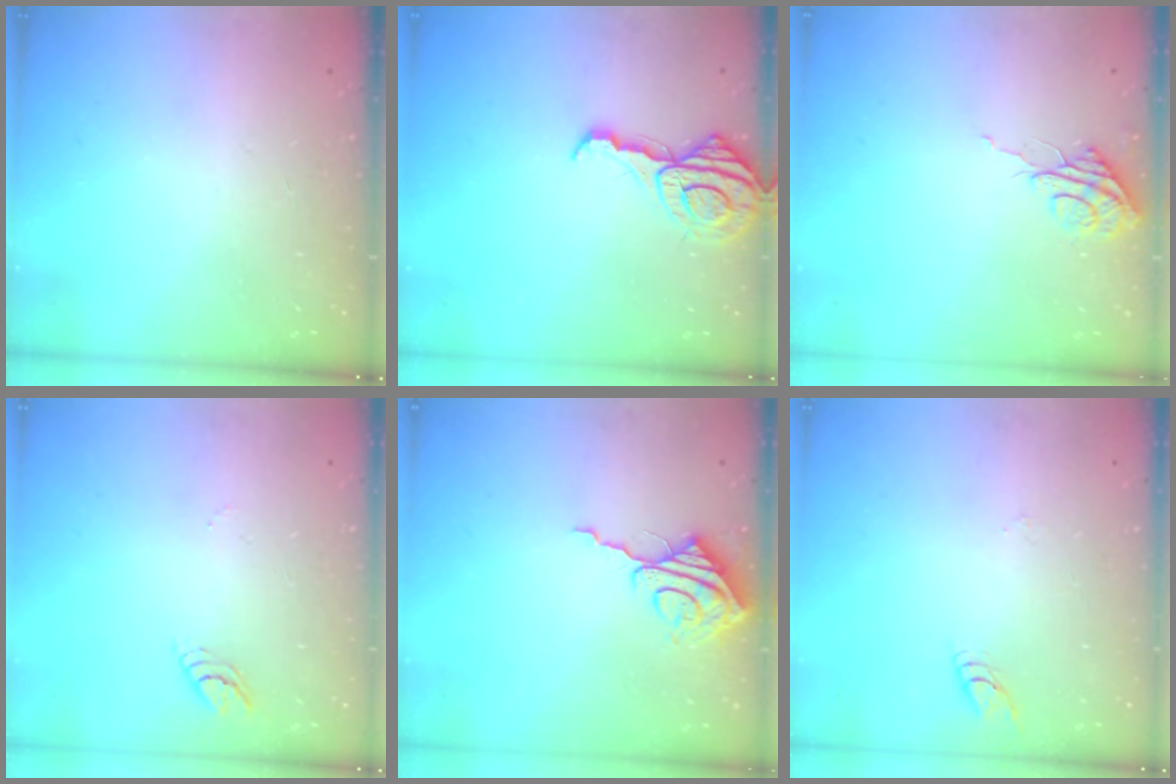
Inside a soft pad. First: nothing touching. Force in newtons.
{"total": 11.1, "press": 11.1, "slide": 1.2}
{"total": 6.5, "press": 6.5, "slide": 0.4}
{"total": 3.4, "press": 3.4, "slide": 0.4}
{"total": 9.6, "press": 9.6, "slide": 1.1}
{"total": 4.8, "press": 4.8, "slide": 0.4}